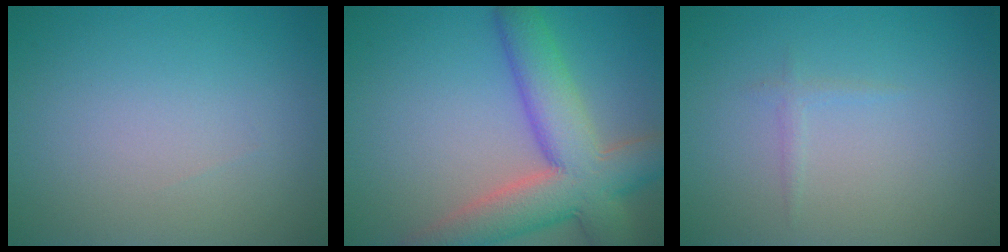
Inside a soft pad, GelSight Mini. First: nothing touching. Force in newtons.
{"total": 9.2, "press": 9.2, "slide": 0.5}
{"total": 0.7, "press": 0.7, "slide": 0.1}